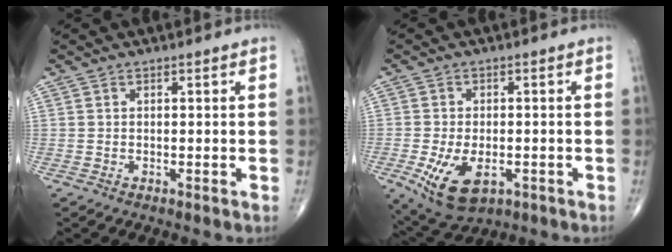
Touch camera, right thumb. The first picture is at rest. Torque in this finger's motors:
{"motor_torque": [0.05, 0.42, 0.49, 0.20, 0.17]}